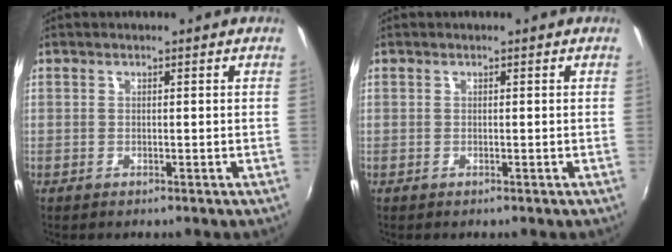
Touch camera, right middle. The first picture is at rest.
{"total": 0.0}